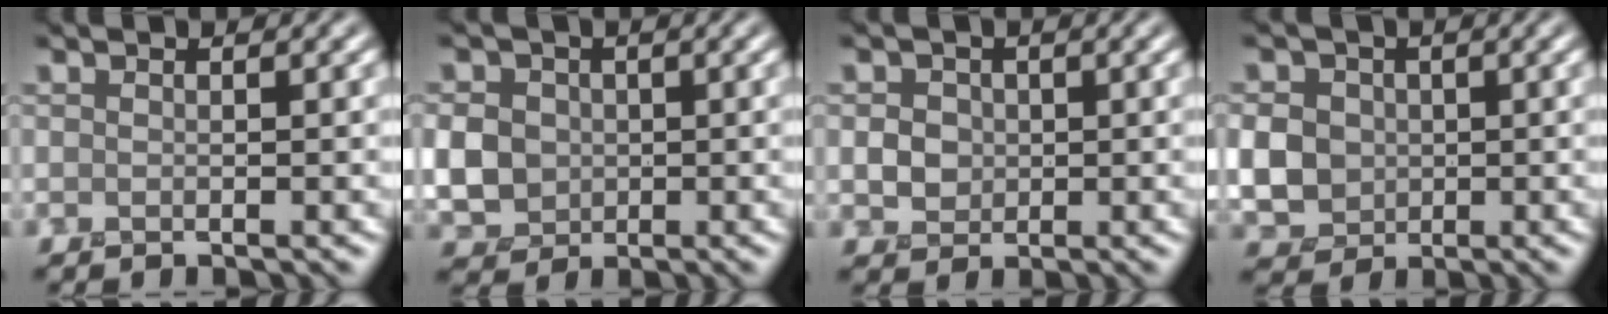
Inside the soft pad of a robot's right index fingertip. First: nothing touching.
{"total": 5.2, "force": [-0.1, 4.6, 2.5], "torque": [-0.068, 0.002, -0.014]}
{"total": 2.3, "force": [0.2, 2.1, 1.0], "torque": [-0.019, -0.001, 0.009]}
{"total": 5.8, "force": [0.0, 5.1, 2.8], "torque": [-0.071, 0.007, -0.016]}